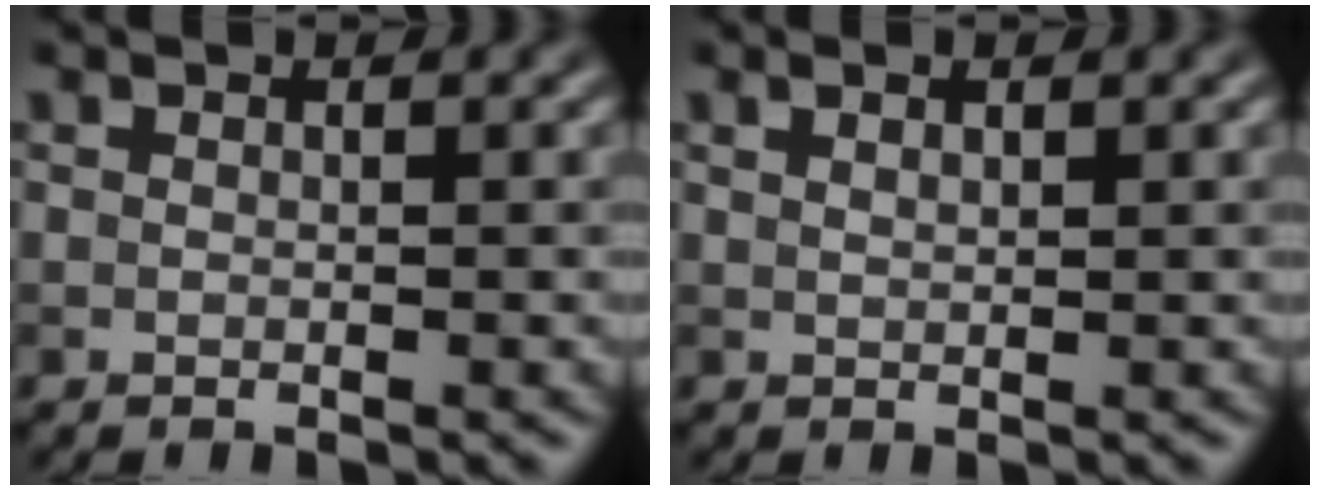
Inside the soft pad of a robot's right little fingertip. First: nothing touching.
{"total": 0.9, "force": [0.7, 0.2, 0.6], "torque": [-0.013, 0.001, 0.013]}